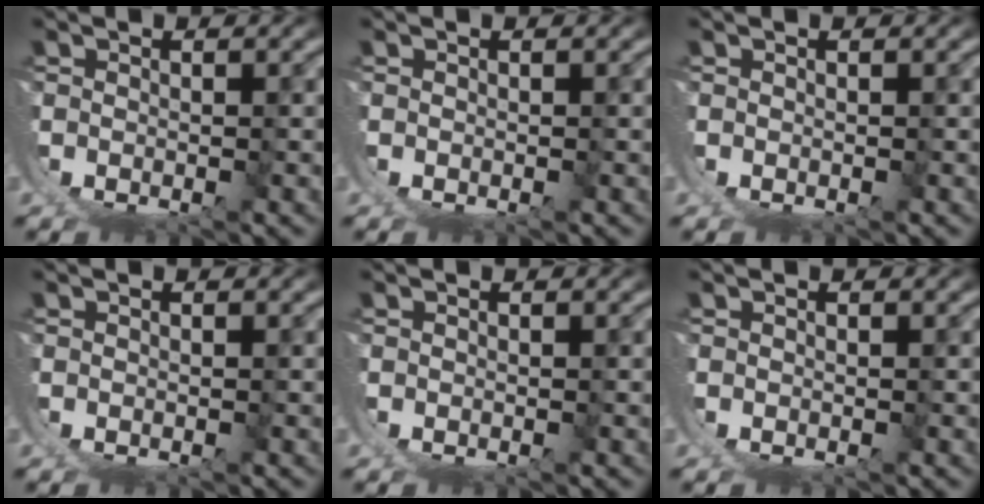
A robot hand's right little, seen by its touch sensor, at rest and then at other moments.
{"total": 0.0}
{"total": 0.0}
{"total": 0.0}
{"total": 0.0}
{"total": 0.0}